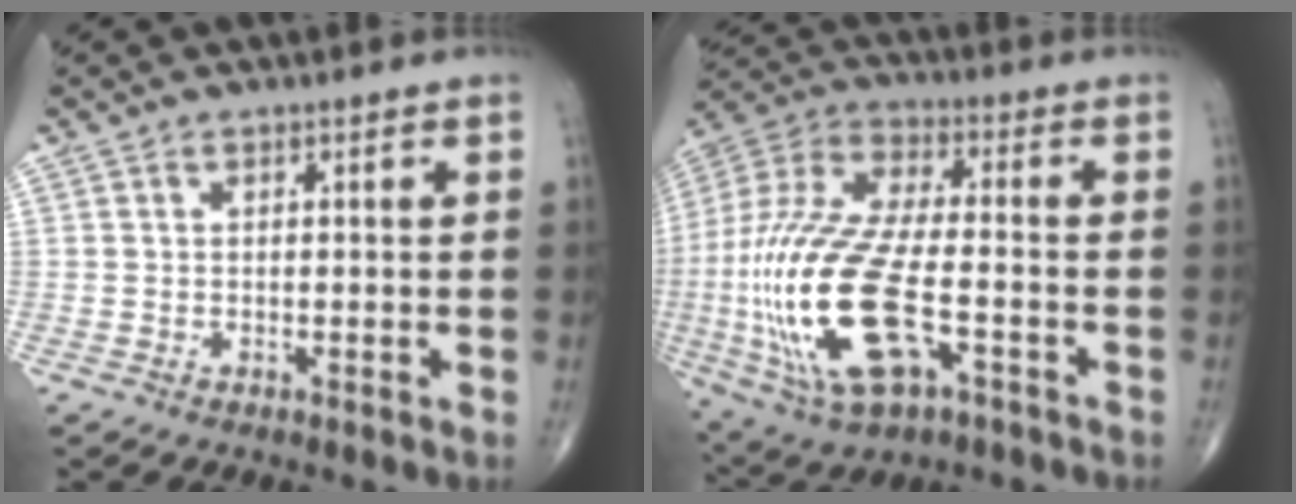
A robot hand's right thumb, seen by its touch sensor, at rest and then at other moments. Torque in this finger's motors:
{"motor_torque": [1.12, 1.32, 2.61, -0.16, 0.91]}